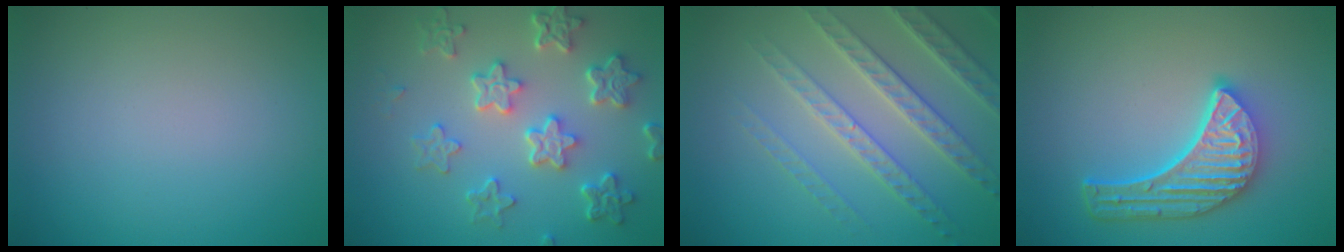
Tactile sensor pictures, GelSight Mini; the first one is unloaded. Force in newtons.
{"total": 5.8, "press": 4.5, "slide": 3.6}
{"total": 5.1, "press": 4.4, "slide": 2.5}
{"total": 5.6, "press": 4.4, "slide": 3.5}